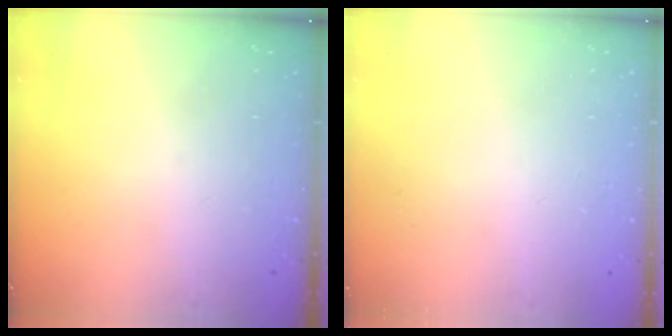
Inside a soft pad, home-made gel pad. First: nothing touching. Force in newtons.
{"total": 2.5, "press": 2.5, "slide": 0.2}